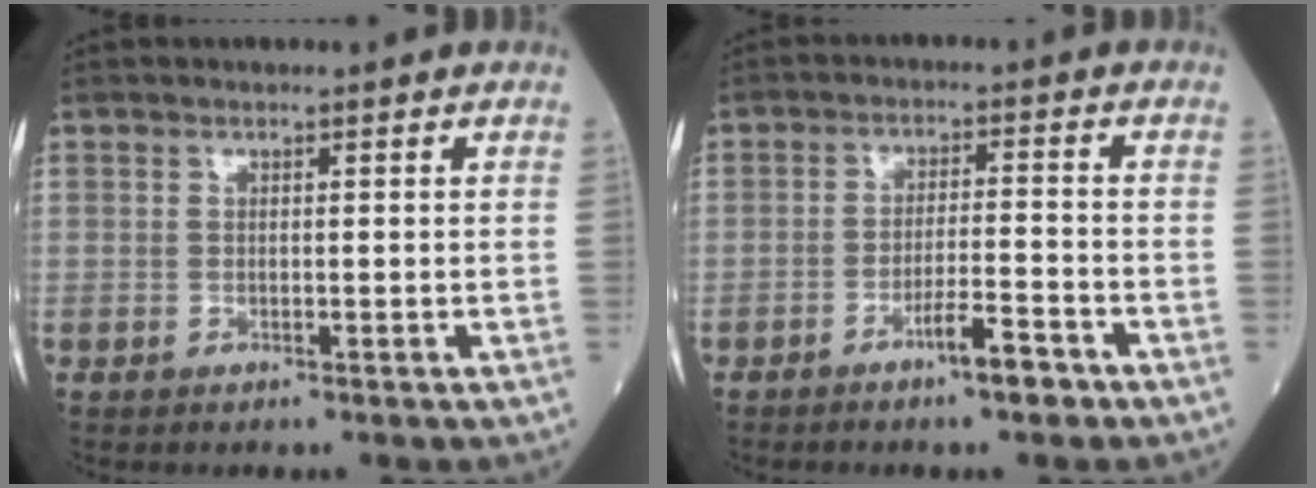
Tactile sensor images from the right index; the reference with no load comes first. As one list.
[{"total": 5.1, "force": [-3.4, 0.3, 3.9], "torque": [-0.063, -0.001, -0.058]}]